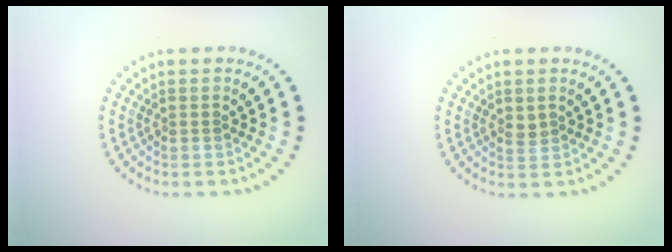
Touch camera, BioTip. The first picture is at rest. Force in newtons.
{"total": 0.8, "press": 0.8, "slide": 0.2}